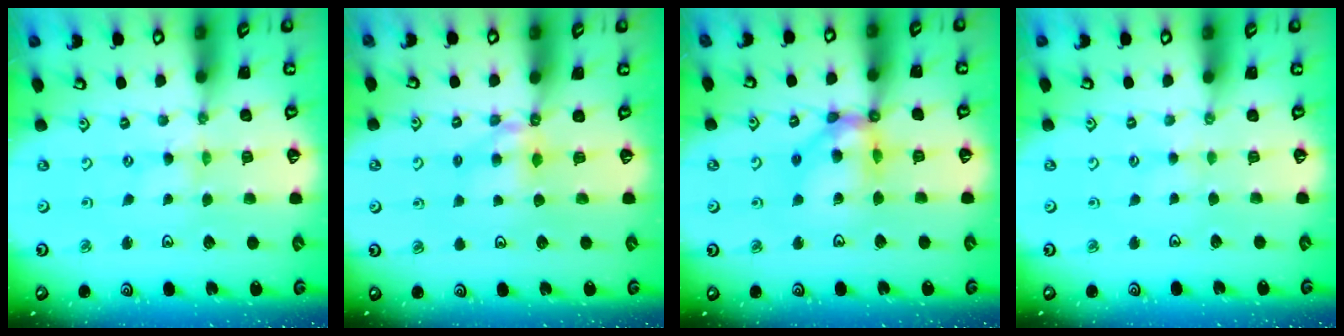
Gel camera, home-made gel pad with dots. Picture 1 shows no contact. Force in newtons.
{"total": 5.8, "press": 5.8, "slide": 0.3}
{"total": 12.2, "press": 12.1, "slide": 1.5}
{"total": 1.7, "press": 1.7, "slide": 0.3}